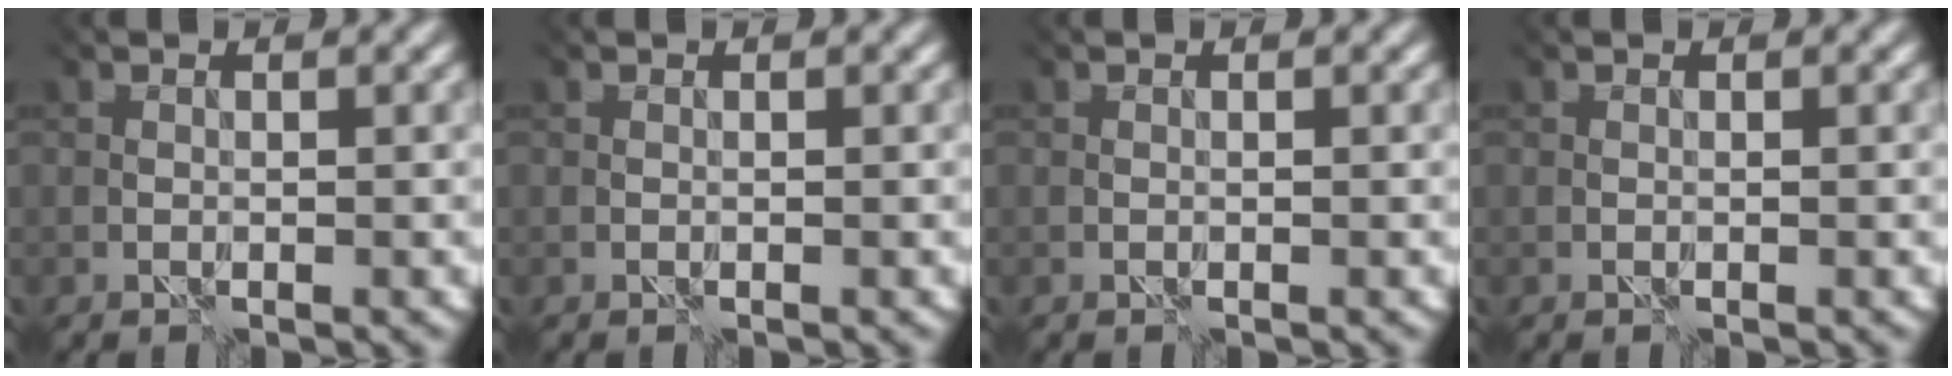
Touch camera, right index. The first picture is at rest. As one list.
[{"total": 0.0}, {"total": 0.0}, {"total": 0.0}]